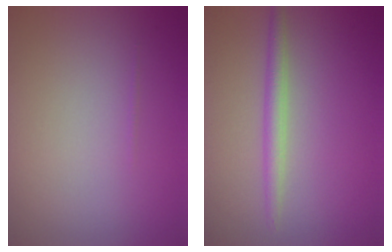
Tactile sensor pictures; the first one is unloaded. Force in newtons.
{"total": 2.2, "press": 2.2, "slide": 0.0}